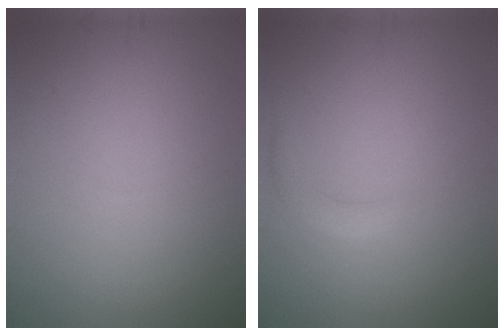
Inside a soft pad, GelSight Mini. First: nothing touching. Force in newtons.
{"total": 1.4, "press": 1.4, "slide": 0.1}